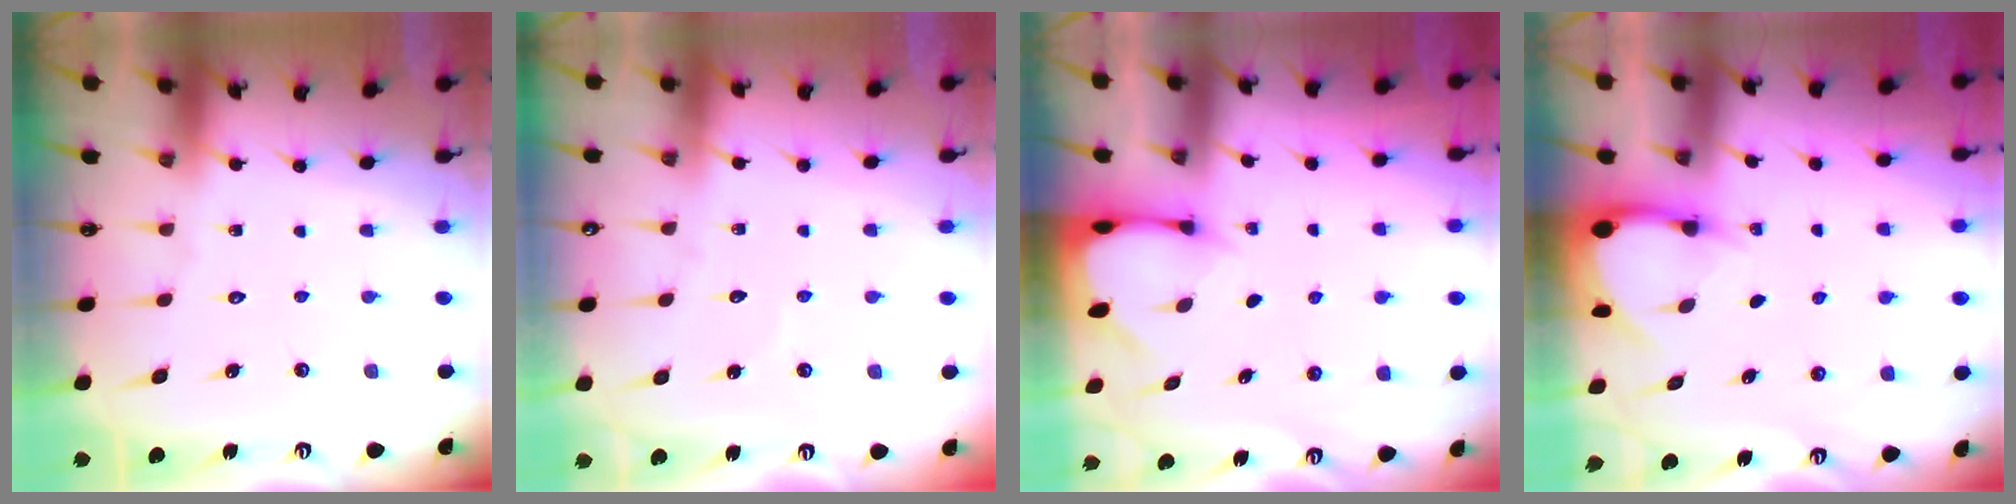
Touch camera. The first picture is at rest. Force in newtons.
{"total": 2.9, "press": 2.9, "slide": 0.2}
{"total": 2.0, "press": 2.0, "slide": 0.1}
{"total": 3.5, "press": 3.5, "slide": 0.3}